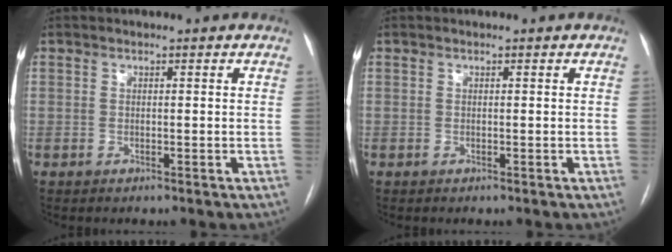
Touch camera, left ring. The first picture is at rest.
{"total": 0.0}